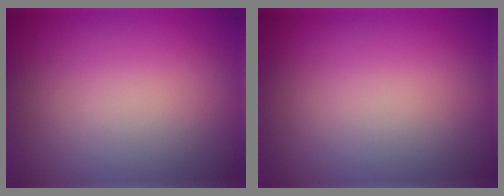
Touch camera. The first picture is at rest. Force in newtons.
{"total": 0.0}